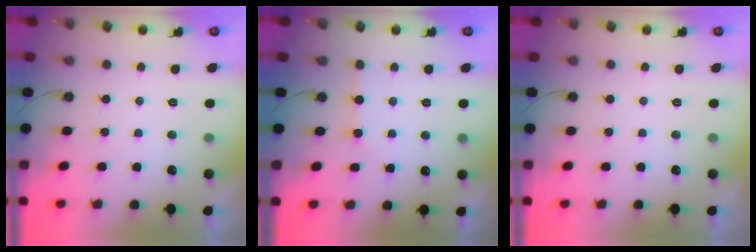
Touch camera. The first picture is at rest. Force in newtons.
{"total": 1.8, "press": 1.7, "slide": 0.4}
{"total": 0.0}